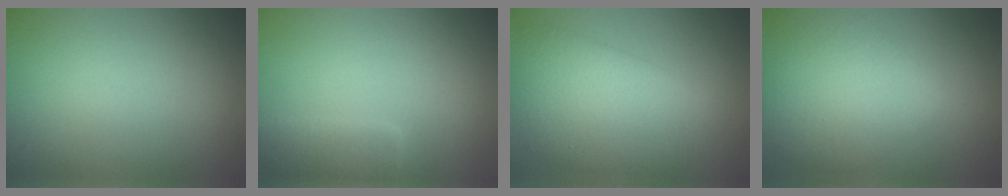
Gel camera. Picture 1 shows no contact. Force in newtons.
{"total": 2.9, "press": 2.9, "slide": 0.1}
{"total": 6.7, "press": 6.7, "slide": 0.1}
{"total": 7.7, "press": 7.7, "slide": 0.2}